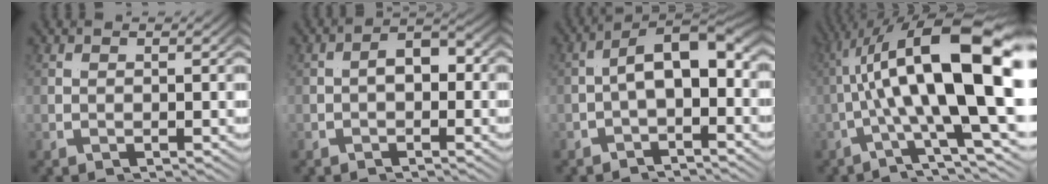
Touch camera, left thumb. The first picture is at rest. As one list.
[{"total": 3.0, "force": [-1.0, 1.9, 2.1], "torque": [-0.046, -0.008, -0.015]}, {"total": 6.5, "force": [-1.4, 3.6, 5.2], "torque": [-0.086, 0.007, -0.038]}, {"total": 14.5, "force": [0.7, 2.8, 14.2], "torque": [-0.214, 0.035, -0.010]}]